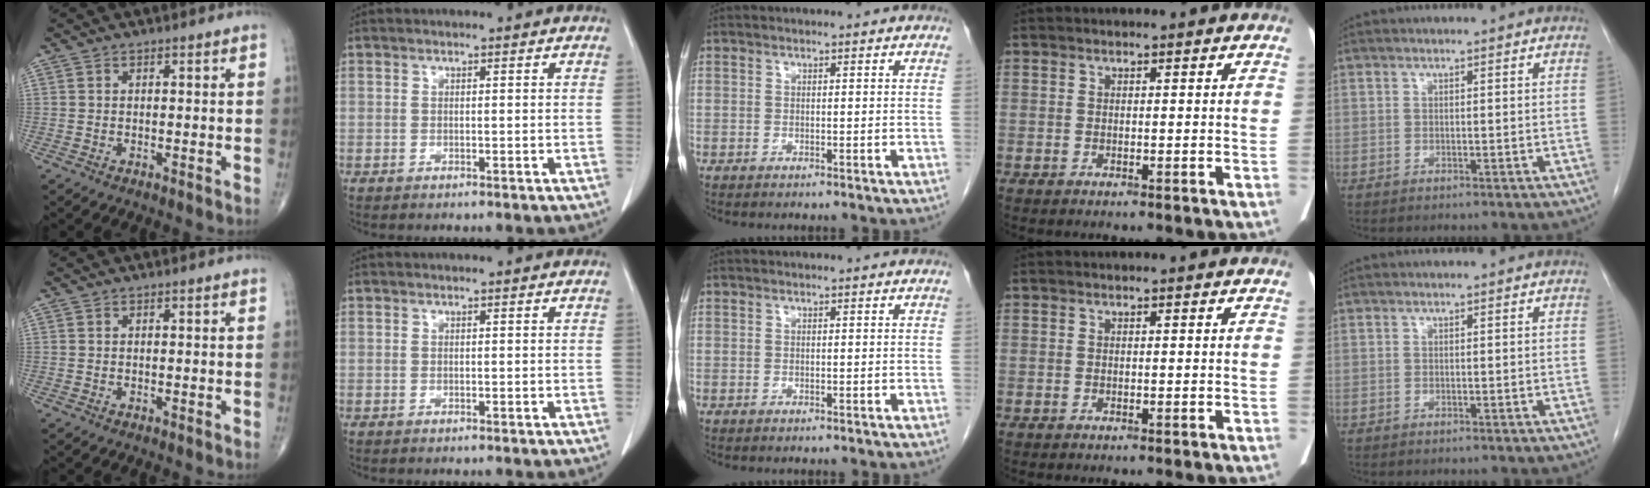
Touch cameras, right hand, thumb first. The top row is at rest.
{}